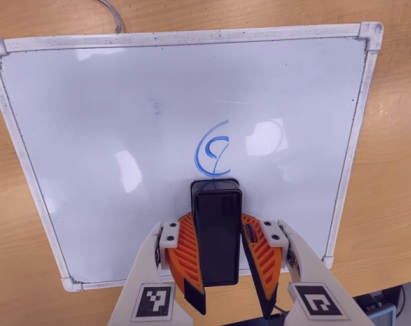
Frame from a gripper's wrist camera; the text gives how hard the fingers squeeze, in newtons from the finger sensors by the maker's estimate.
{"total": 9.5, "left": 9.7, "right": 9.3}